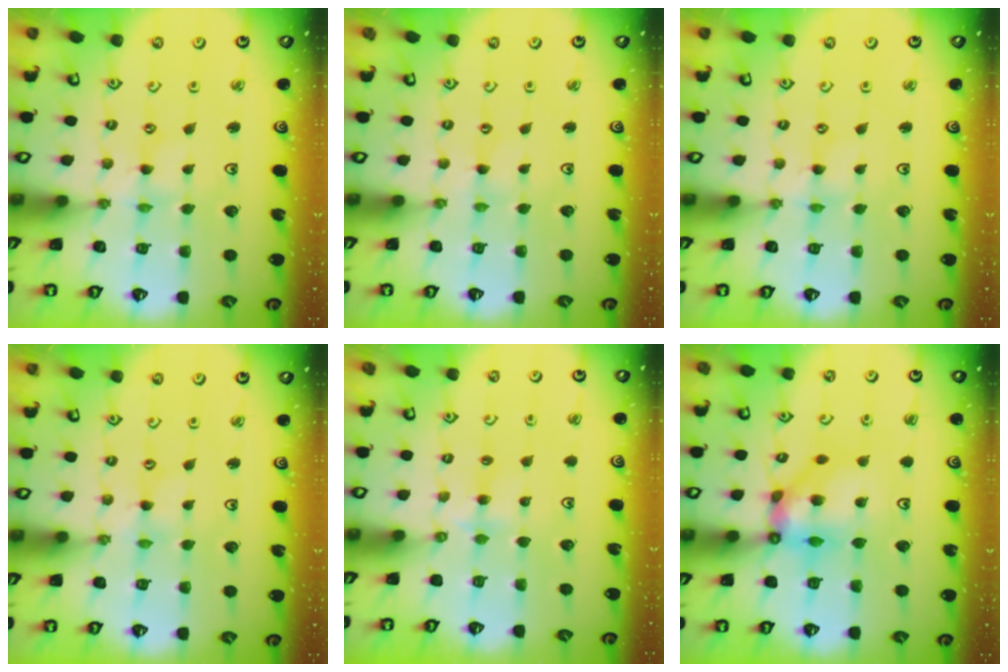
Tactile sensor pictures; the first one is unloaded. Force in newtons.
{"total": 0.0}
{"total": 0.7, "press": 0.7, "slide": 0.2}
{"total": 0.7, "press": 0.7, "slide": 0.1}
{"total": 2.6, "press": 2.5, "slide": 0.4}
{"total": 10.1, "press": 10.0, "slide": 1.7}